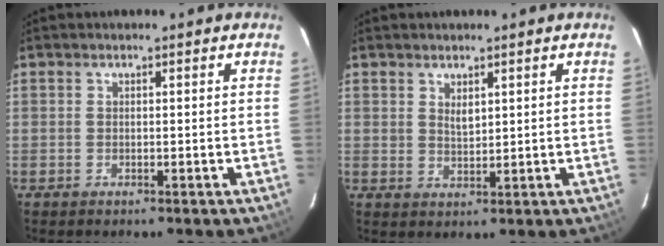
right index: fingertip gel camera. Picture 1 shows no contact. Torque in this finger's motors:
{"motor_torque": [-0.08, 0.05, 0.02, 0.03]}